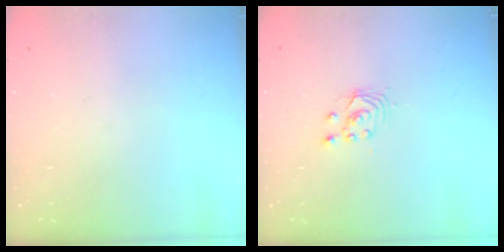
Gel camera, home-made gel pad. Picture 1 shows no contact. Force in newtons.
{"total": 2.5, "press": 2.5, "slide": 0.2}